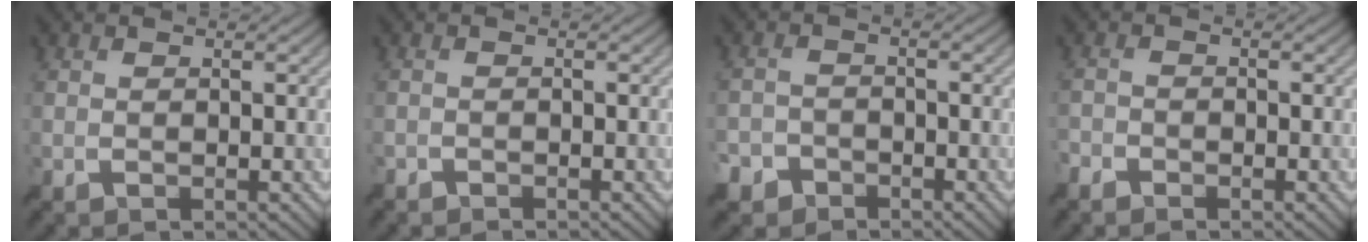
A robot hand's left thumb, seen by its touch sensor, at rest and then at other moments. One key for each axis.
{"total": 0.9, "fx": -0.9, "fy": 0.2, "fz": 0.0, "tx": 0.000, "ty": -0.002, "tz": -0.020}
{"total": 3.9, "fx": -2.9, "fy": 2.5, "fz": 0.6, "tx": -0.011, "ty": -0.003, "tz": -0.056}
{"total": 1.9, "fx": -1.7, "fy": 0.9, "fz": 0.2, "tx": -0.004, "ty": -0.004, "tz": -0.044}